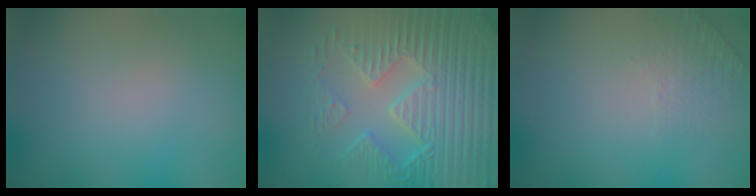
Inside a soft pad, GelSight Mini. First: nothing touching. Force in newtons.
{"total": 7.2, "press": 5.8, "slide": 4.2}
{"total": 1.2, "press": 0.7, "slide": 0.9}